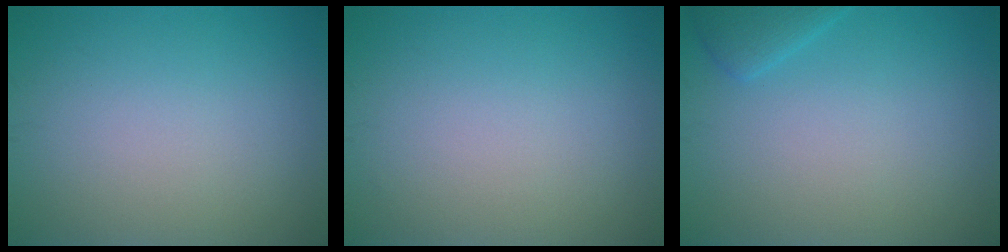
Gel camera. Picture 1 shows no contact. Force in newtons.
{"total": 0.0}
{"total": 1.6, "press": 1.6, "slide": 0.2}